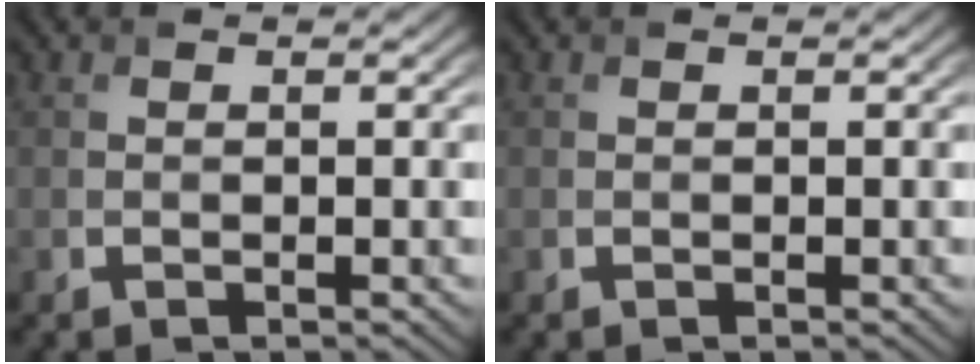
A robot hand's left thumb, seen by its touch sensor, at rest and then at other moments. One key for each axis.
{"total": 0.0}